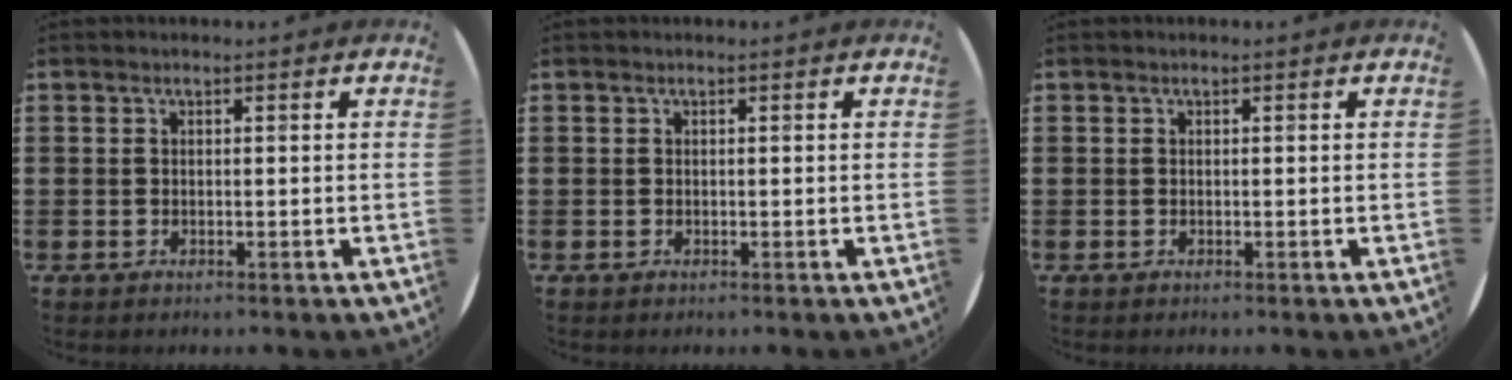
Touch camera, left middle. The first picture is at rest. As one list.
[{"total": 0.0}, {"total": 0.0}]